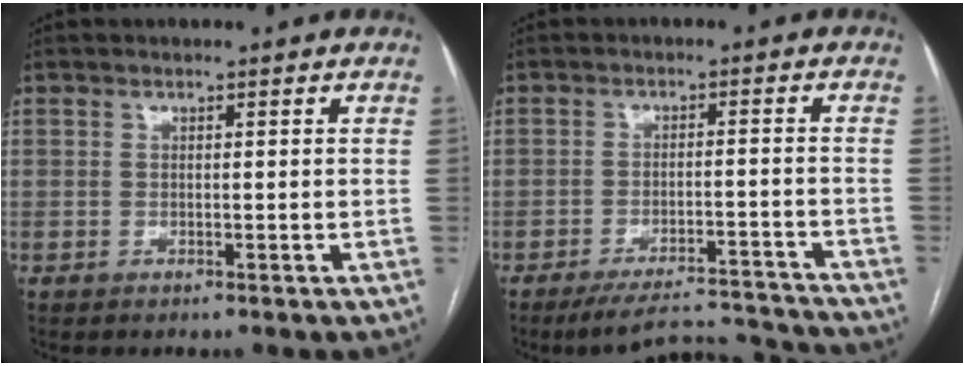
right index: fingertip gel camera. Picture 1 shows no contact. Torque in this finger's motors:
{"motor_torque": [-1.53, -0.03, -1.05, -0.21]}